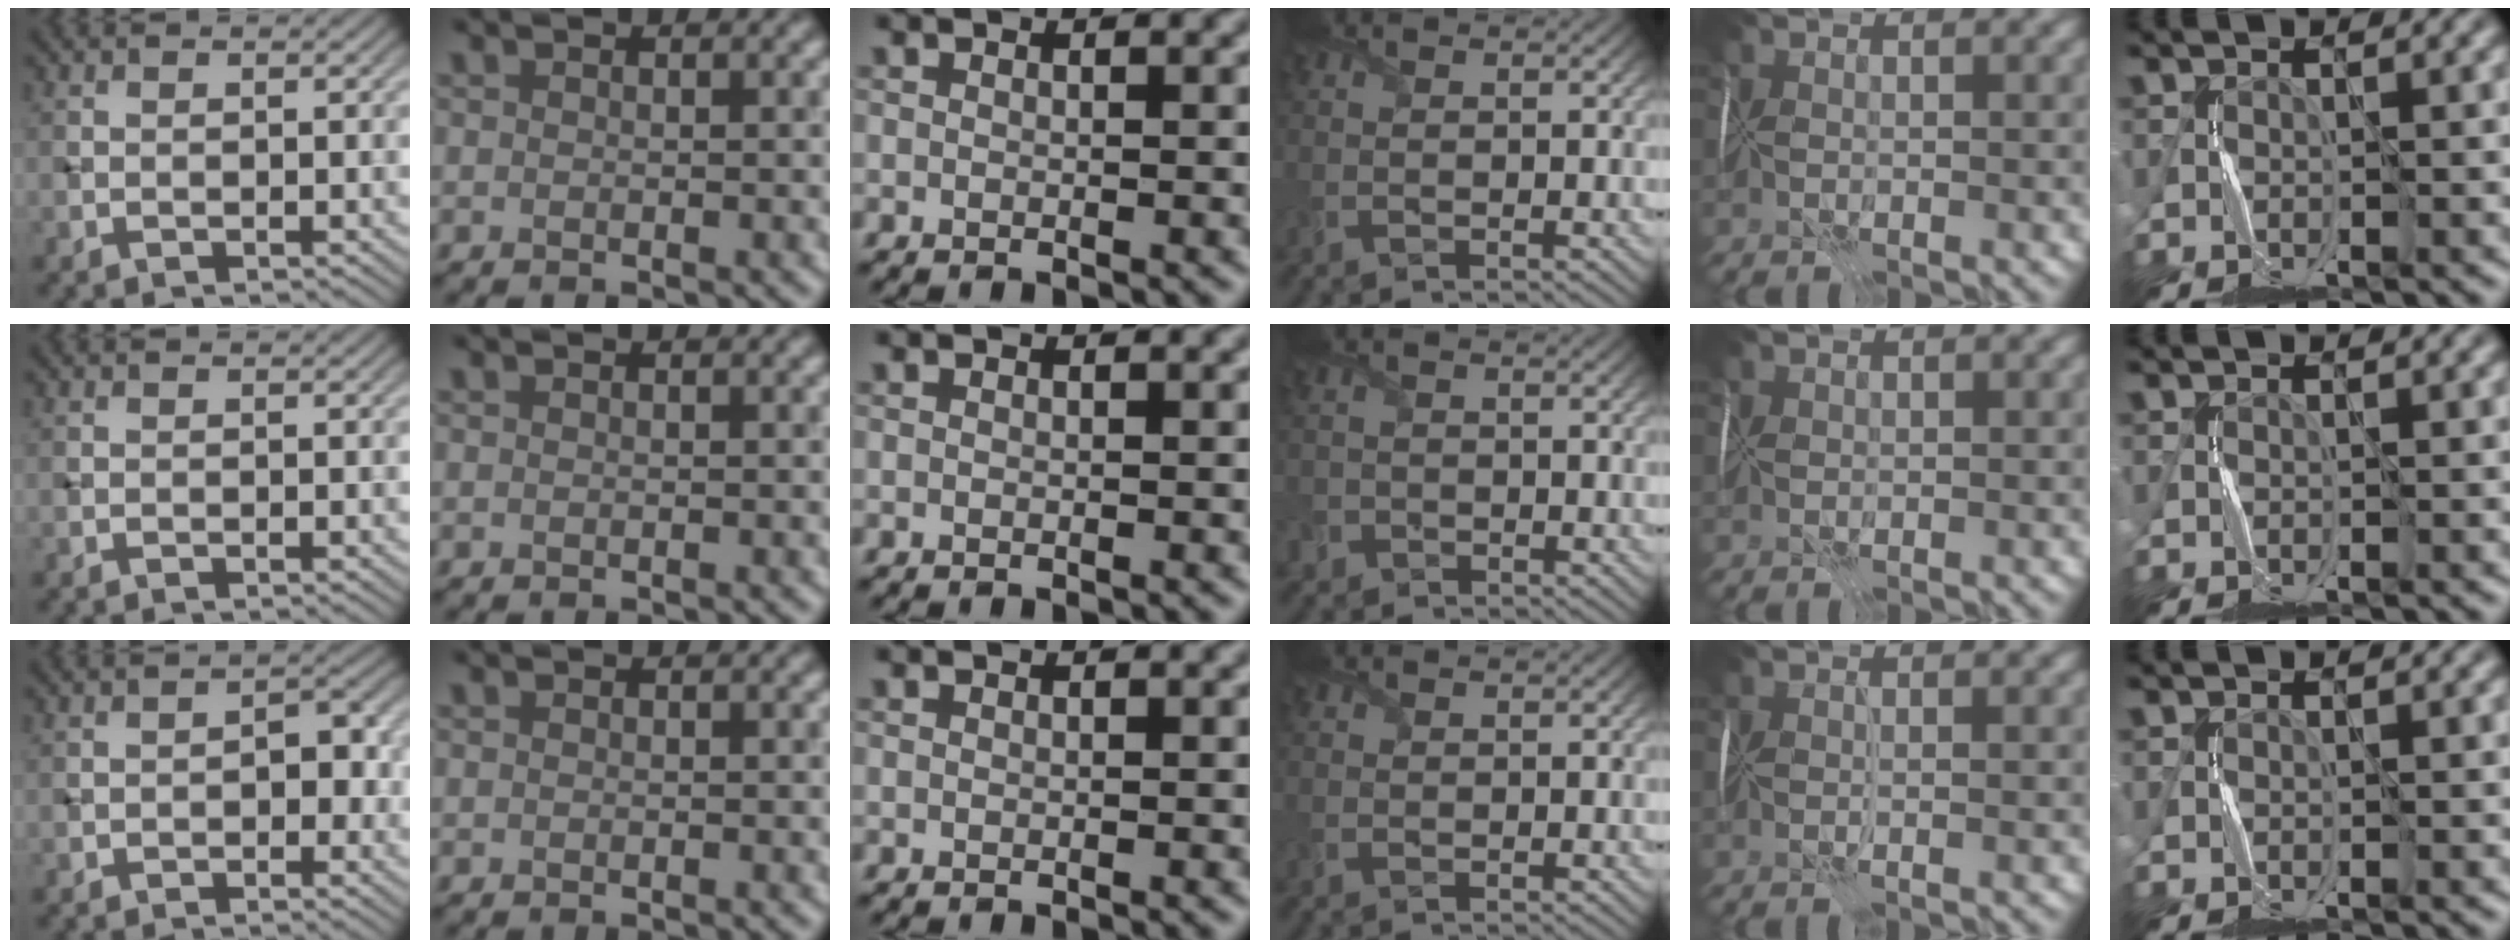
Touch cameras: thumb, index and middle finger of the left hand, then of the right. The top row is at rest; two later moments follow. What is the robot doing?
{"motion": "fold", "object": "wrapping paper"}